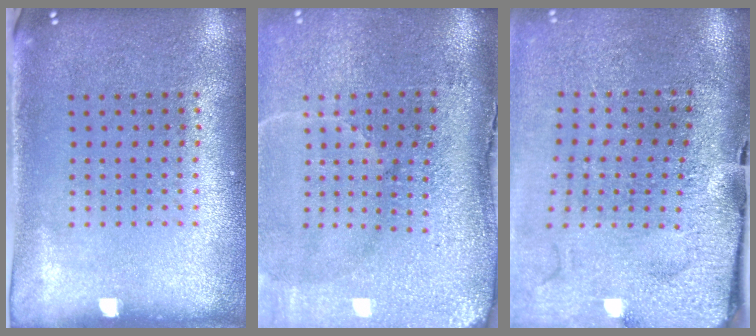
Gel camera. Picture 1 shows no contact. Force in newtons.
{"total": 5.0, "press": 4.1, "slide": 2.9}
{"total": 4.4, "press": 3.4, "slide": 2.7}